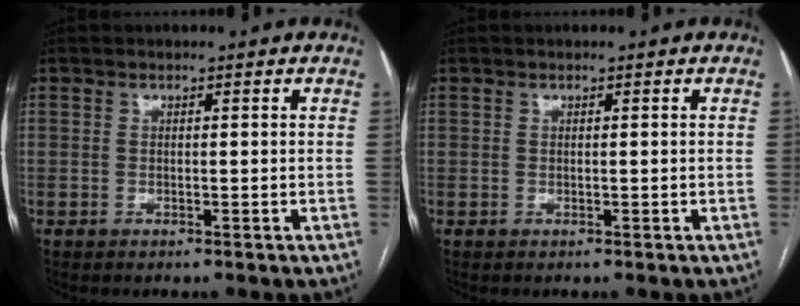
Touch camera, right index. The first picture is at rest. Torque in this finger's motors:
{"motor_torque": [0.00, 0.00, 0.00, 0.01]}